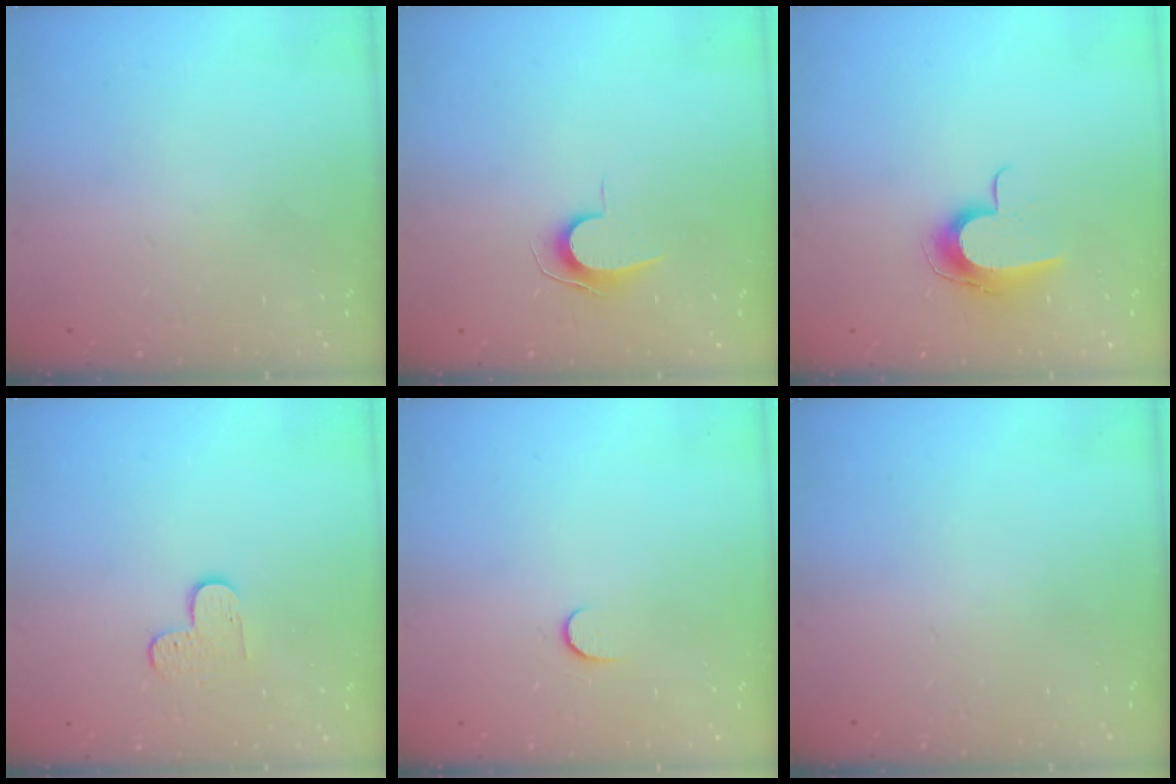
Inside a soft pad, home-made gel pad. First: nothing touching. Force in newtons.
{"total": 7.0, "press": 7.0, "slide": 0.6}
{"total": 10.1, "press": 10.1, "slide": 0.6}
{"total": 3.8, "press": 3.8, "slide": 0.4}
{"total": 3.4, "press": 3.4, "slide": 0.4}
{"total": 0.0}